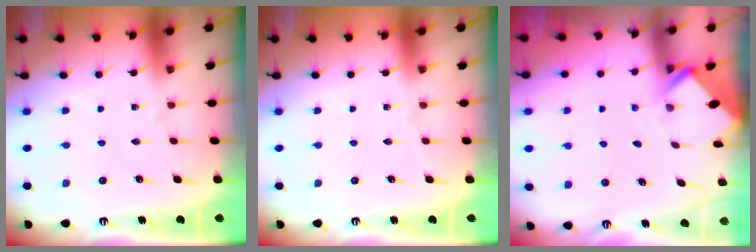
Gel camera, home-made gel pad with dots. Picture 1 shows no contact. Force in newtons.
{"total": 0.0}
{"total": 2.1, "press": 2.1, "slide": 0.1}